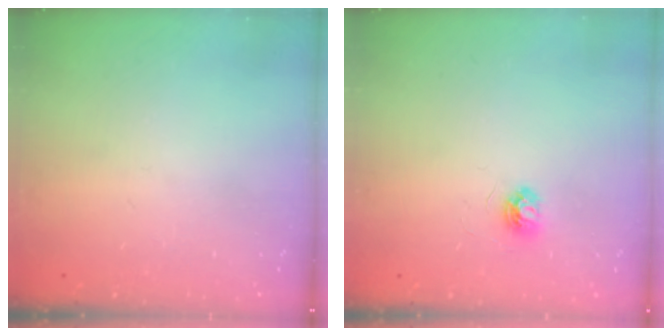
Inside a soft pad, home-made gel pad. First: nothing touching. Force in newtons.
{"total": 3.7, "press": 3.7, "slide": 0.4}